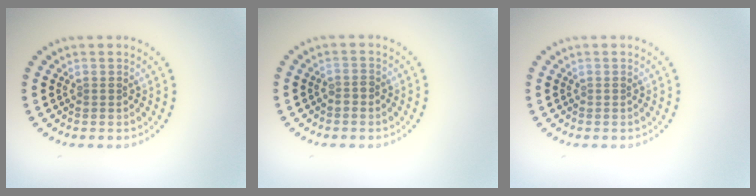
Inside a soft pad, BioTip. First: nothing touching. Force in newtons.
{"total": 0.9, "press": 0.8, "slide": 0.4}
{"total": 0.0}